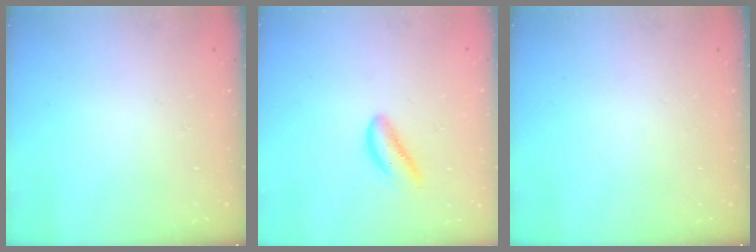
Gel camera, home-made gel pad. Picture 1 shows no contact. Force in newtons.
{"total": 3.0, "press": 3.0, "slide": 0.6}
{"total": 0.0}